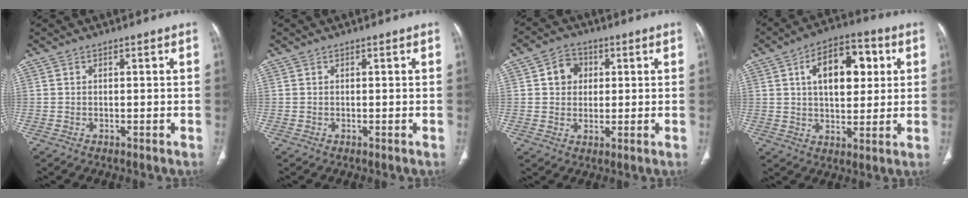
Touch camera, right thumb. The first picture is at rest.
{"total": 0.0}
{"total": 6.3, "force": [1.5, 5.4, 3.1], "torque": [-0.020, -0.001, 0.021]}
{"total": 14.4, "force": [4.0, 8.1, 11.3], "torque": [-0.141, 0.008, 0.060]}